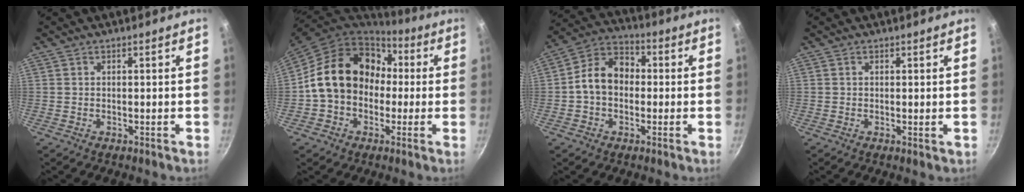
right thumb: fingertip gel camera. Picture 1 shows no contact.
{"total": 17.8, "force": [1.1, 14.5, 10.3], "torque": [-0.143, 0.054, 0.013]}
{"total": 10.2, "force": [-0.4, 7.8, 6.6], "torque": [-0.083, 0.034, -0.028]}
{"total": 0.7, "force": [0.2, 0.2, 0.6], "torque": [-0.012, -0.001, 0.002]}